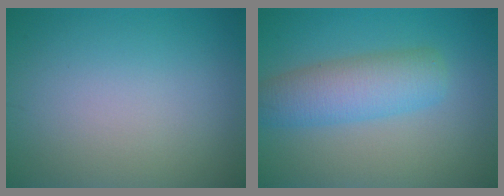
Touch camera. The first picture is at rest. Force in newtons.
{"total": 5.1, "press": 5.1, "slide": 0.2}